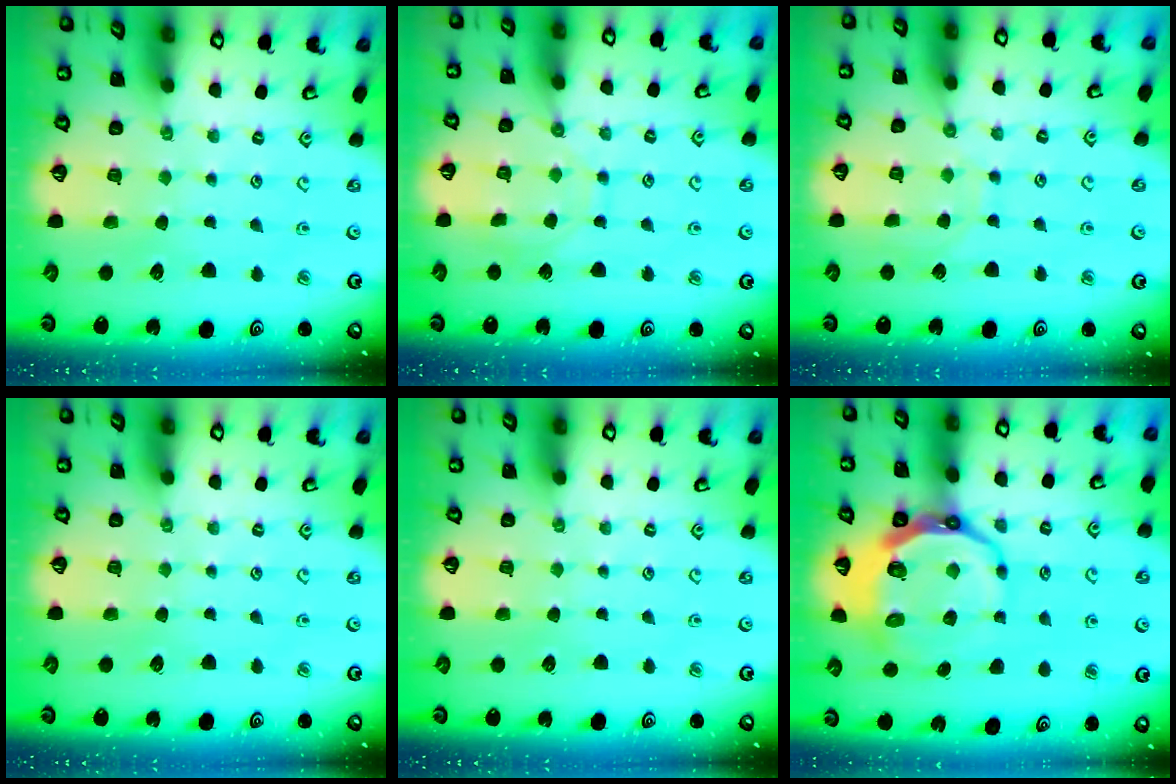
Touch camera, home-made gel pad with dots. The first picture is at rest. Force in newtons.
{"total": 8.6, "press": 8.5, "slide": 0.8}
{"total": 4.6, "press": 4.5, "slide": 0.5}
{"total": 0.0}
{"total": 0.0}
{"total": 11.5, "press": 11.0, "slide": 3.6}